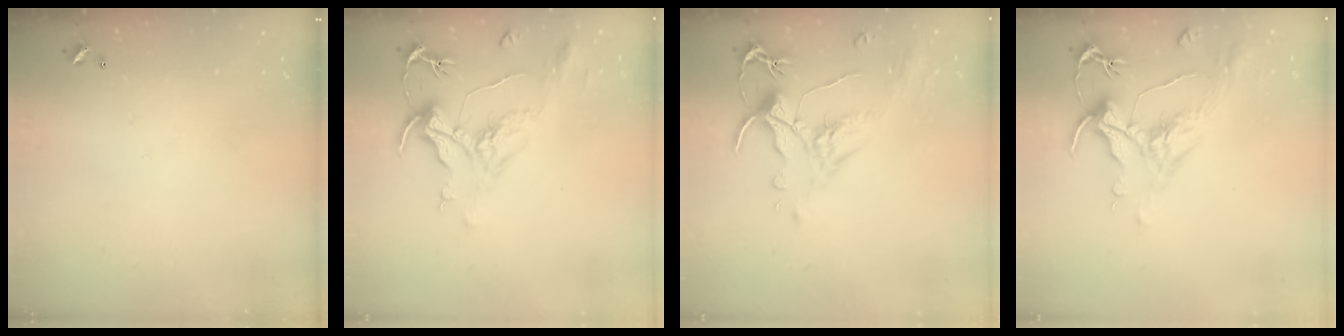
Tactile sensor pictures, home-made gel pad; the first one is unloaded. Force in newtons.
{"total": 2.1, "press": 1.7, "slide": 1.3}
{"total": 1.6, "press": 1.1, "slide": 1.1}
{"total": 1.6, "press": 0.7, "slide": 1.4}